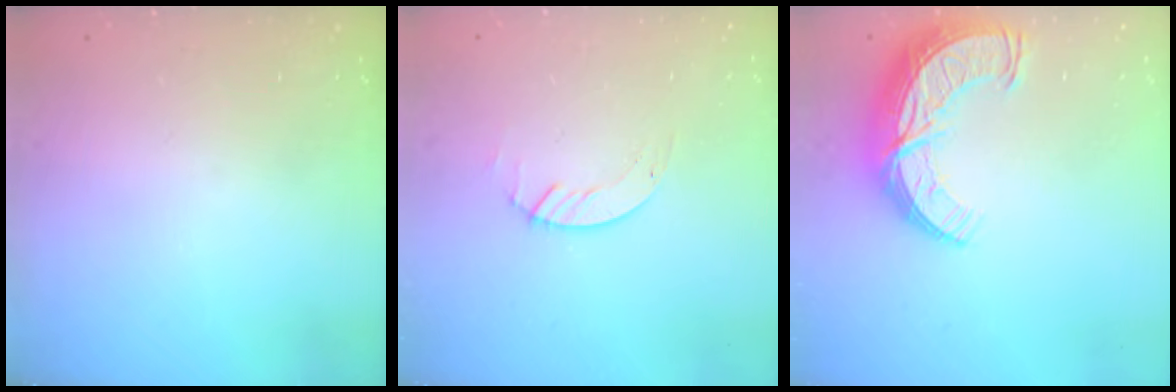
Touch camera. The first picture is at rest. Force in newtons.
{"total": 1.4, "press": 1.4, "slide": 0.2}
{"total": 13.4, "press": 13.4, "slide": 1.0}